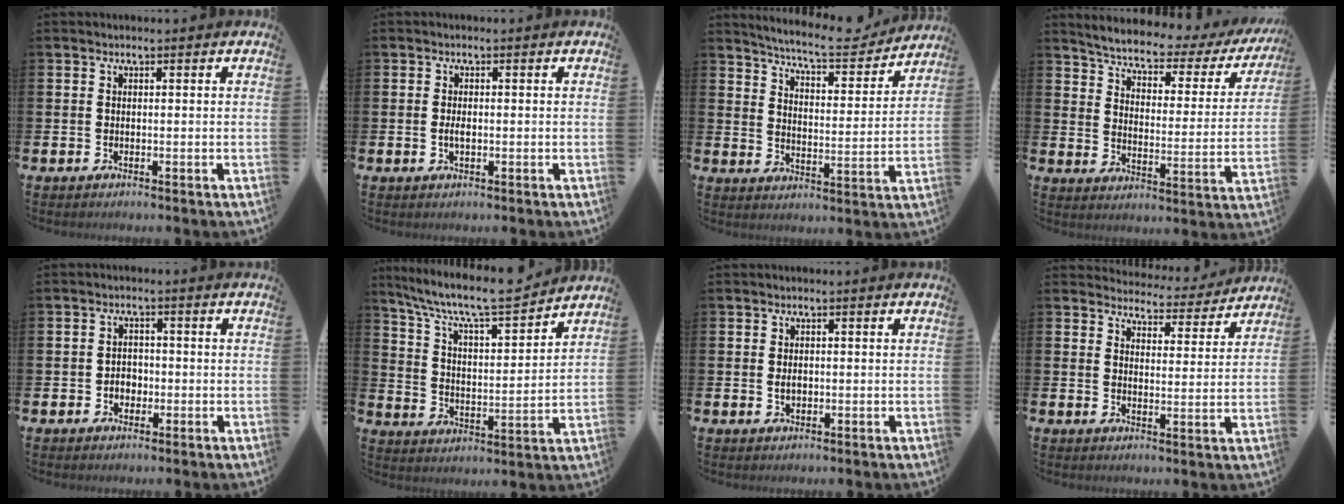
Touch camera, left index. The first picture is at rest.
{"total": 1.5, "force": [-0.2, 0.7, 1.3], "torque": [-0.021, 0.001, -0.006]}
{"total": 7.3, "force": [6.9, 0.9, 2.1], "torque": [-0.058, -0.048, 0.115]}
{"total": 5.1, "force": [4.5, 1.4, 1.9], "torque": [-0.064, -0.038, 0.069]}
{"total": 2.4, "force": [-0.7, 2.0, 1.1], "torque": [-0.011, 0.001, -0.020]}
{"total": 9.4, "force": [8.6, 1.3, 3.6], "torque": [-0.102, -0.060, 0.144]}
{"total": 1.3, "force": [0.0, 0.9, 0.9], "torque": [-0.007, 0.002, -0.004]}
{"total": 4.2, "force": [4.1, 1.0, 0.1], "torque": [-0.009, -0.037, 0.067]}